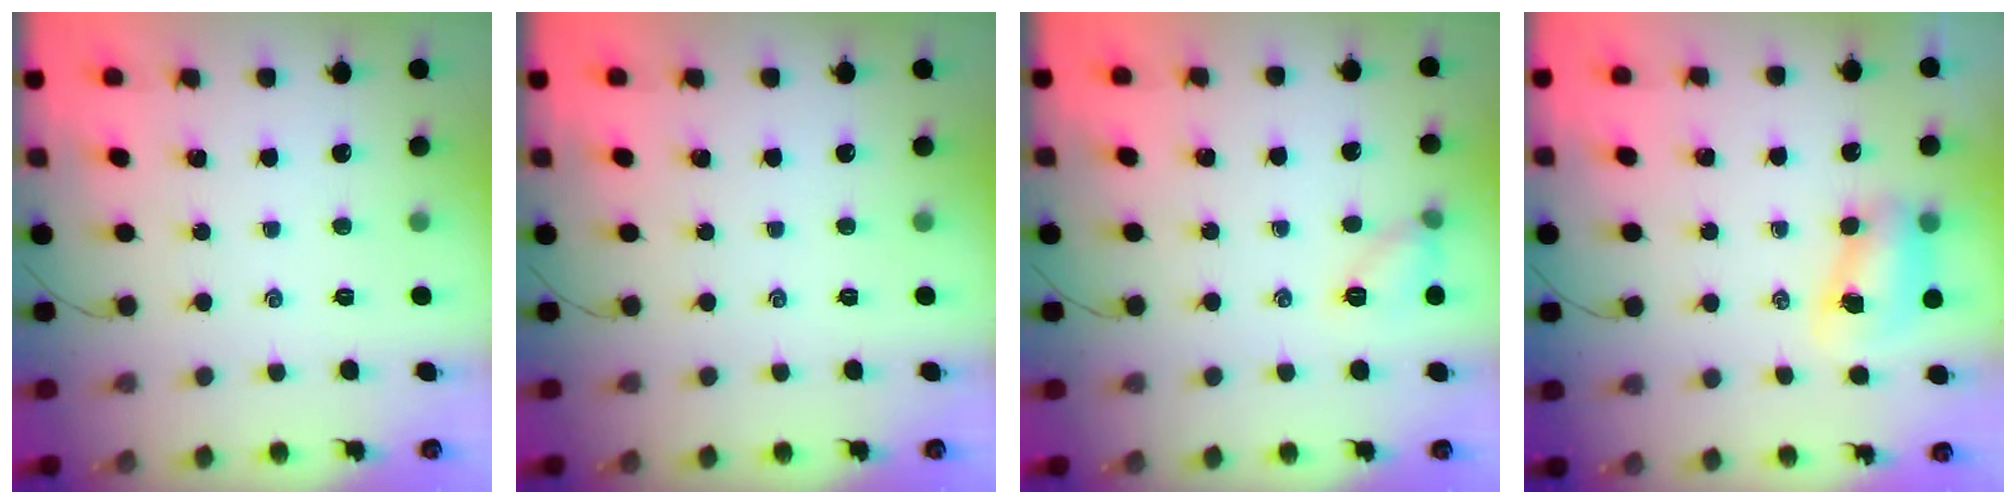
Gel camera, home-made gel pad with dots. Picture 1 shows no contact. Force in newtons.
{"total": 0.0}
{"total": 7.3, "press": 7.3, "slide": 0.6}
{"total": 8.2, "press": 8.1, "slide": 1.2}